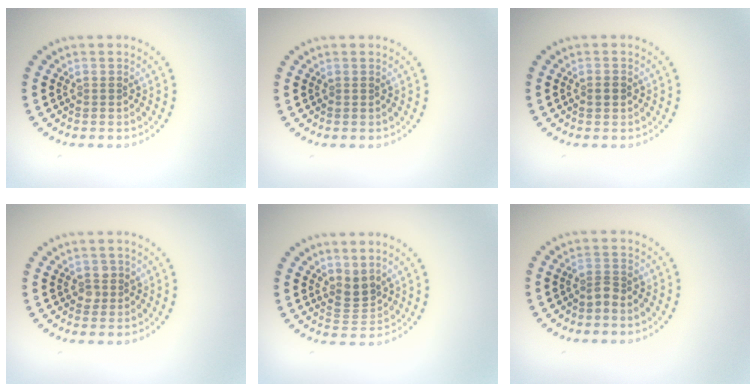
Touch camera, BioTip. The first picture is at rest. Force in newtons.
{"total": 0.0}
{"total": 1.2, "press": 1.2, "slide": 0.1}
{"total": 1.1, "press": 1.1, "slide": 0.4}
{"total": 2.3, "press": 1.7, "slide": 1.6}
{"total": 1.4, "press": 1.1, "slide": 0.9}